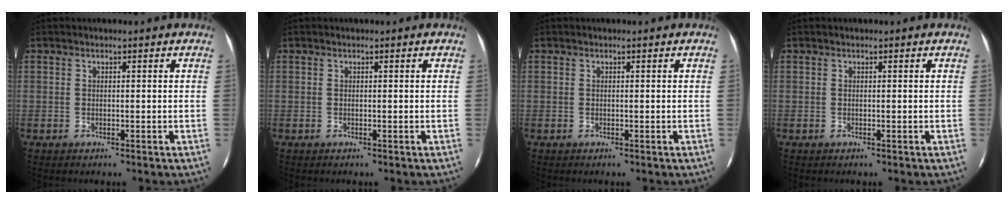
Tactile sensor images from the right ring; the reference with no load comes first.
{"total": 0.0}
{"total": 0.0}
{"total": 0.0}